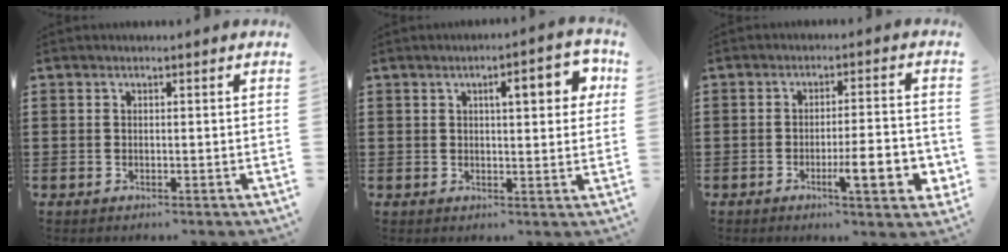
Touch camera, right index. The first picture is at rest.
{"total": 5.9, "force": [1.9, 1.9, 5.3], "torque": [-0.074, -0.001, 0.021]}
{"total": 8.3, "force": [-2.7, 1.6, 7.7], "torque": [-0.110, -0.005, -0.039]}